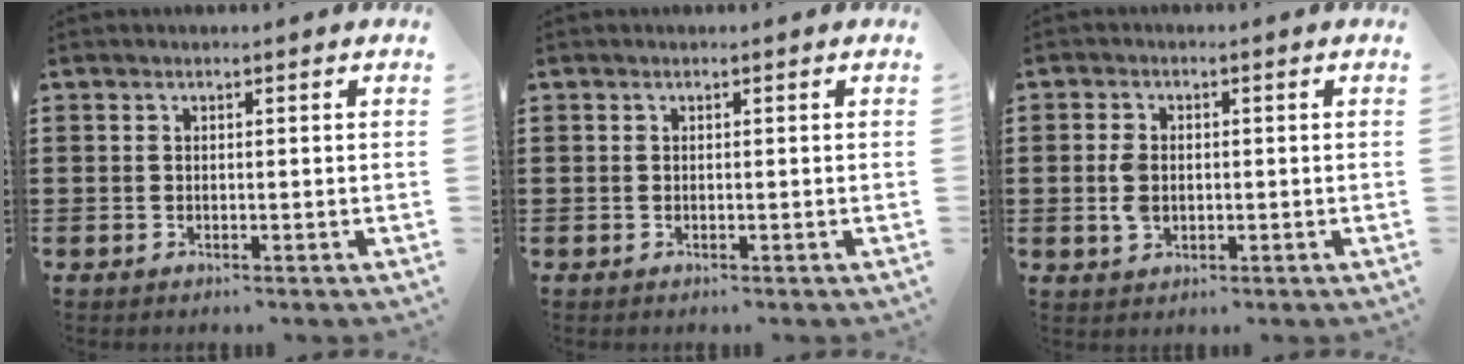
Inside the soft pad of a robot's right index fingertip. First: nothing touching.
{"total": 0.0}
{"total": 3.4, "force": [-0.2, 2.3, 2.5], "torque": [-0.066, 0.001, -0.008]}